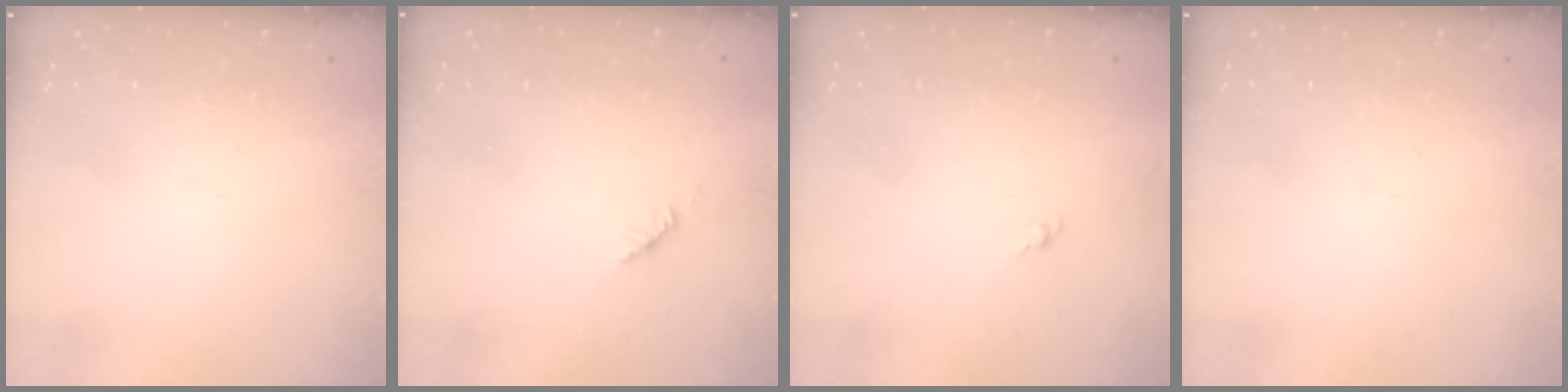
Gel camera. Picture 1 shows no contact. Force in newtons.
{"total": 1.9, "press": 1.8, "slide": 0.6}
{"total": 1.4, "press": 1.2, "slide": 0.6}
{"total": 0.0}